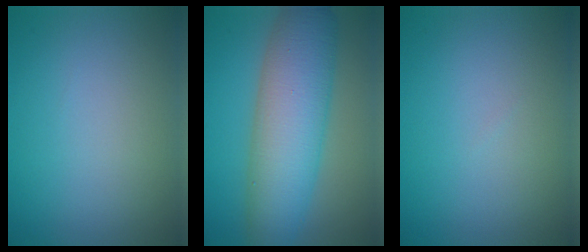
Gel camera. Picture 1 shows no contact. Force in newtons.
{"total": 9.1, "press": 9.1, "slide": 0.1}
{"total": 0.0}